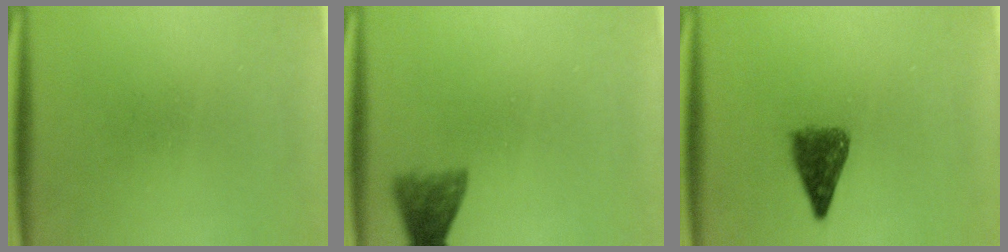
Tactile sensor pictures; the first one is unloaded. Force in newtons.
{"total": 3.8}
{"total": 4.7}